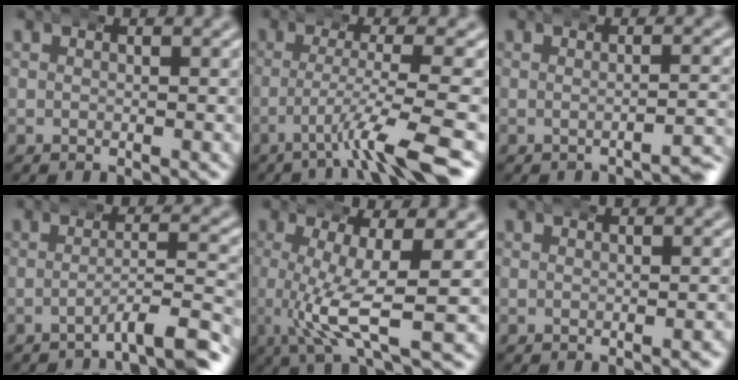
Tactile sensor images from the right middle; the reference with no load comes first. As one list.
[{"total": 4.4, "force": [-1.5, 0.0, 4.2], "torque": [-0.073, -0.006, -0.022]}, {"total": 3.0, "force": [-2.8, 0.1, 1.3], "torque": [-0.015, 0.002, -0.042]}, {"total": 4.6, "force": [-3.6, -0.1, 2.9], "torque": [-0.034, 0.005, -0.057]}, {"total": 5.8, "force": [0.3, 0.7, 5.7], "torque": [-0.112, -0.011, 0.005]}, {"total": 0.6, "force": [-0.5, -0.2, 0.2], "torque": [-0.001, 0.007, -0.010]}]